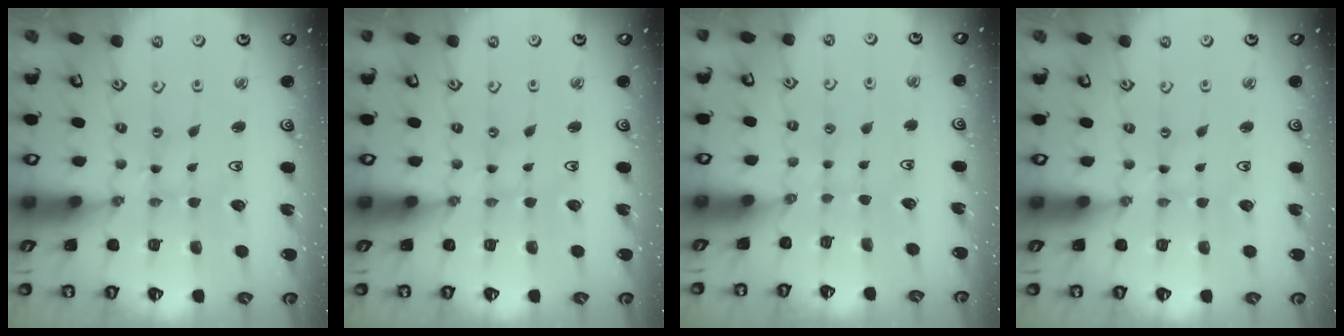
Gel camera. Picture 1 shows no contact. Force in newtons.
{"total": 0.0}
{"total": 1.9, "press": 1.8, "slide": 0.3}
{"total": 0.0}